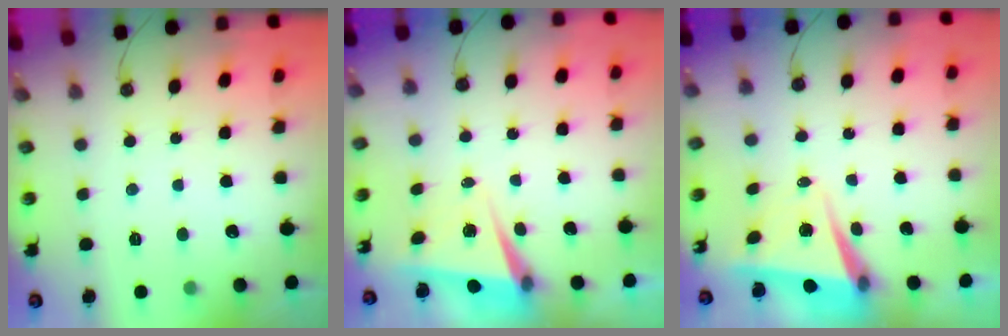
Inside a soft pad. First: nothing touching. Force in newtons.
{"total": 5.5, "press": 5.4, "slide": 0.8}
{"total": 5.5, "press": 5.2, "slide": 2.0}